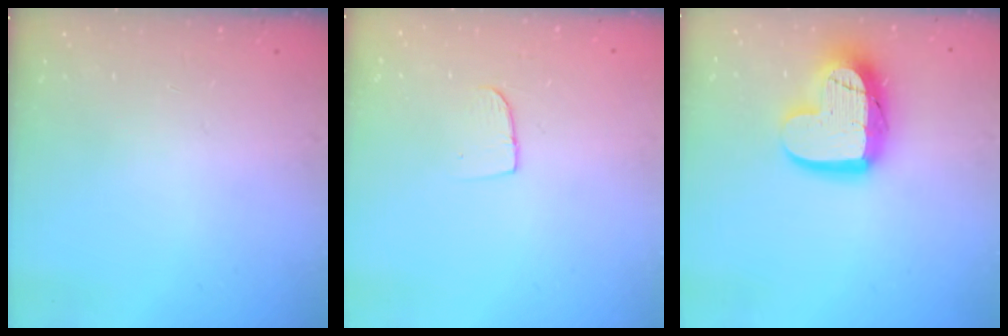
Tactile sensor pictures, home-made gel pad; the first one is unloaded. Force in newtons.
{"total": 5.6, "press": 5.6, "slide": 0.4}
{"total": 15.1, "press": 15.1, "slide": 1.3}